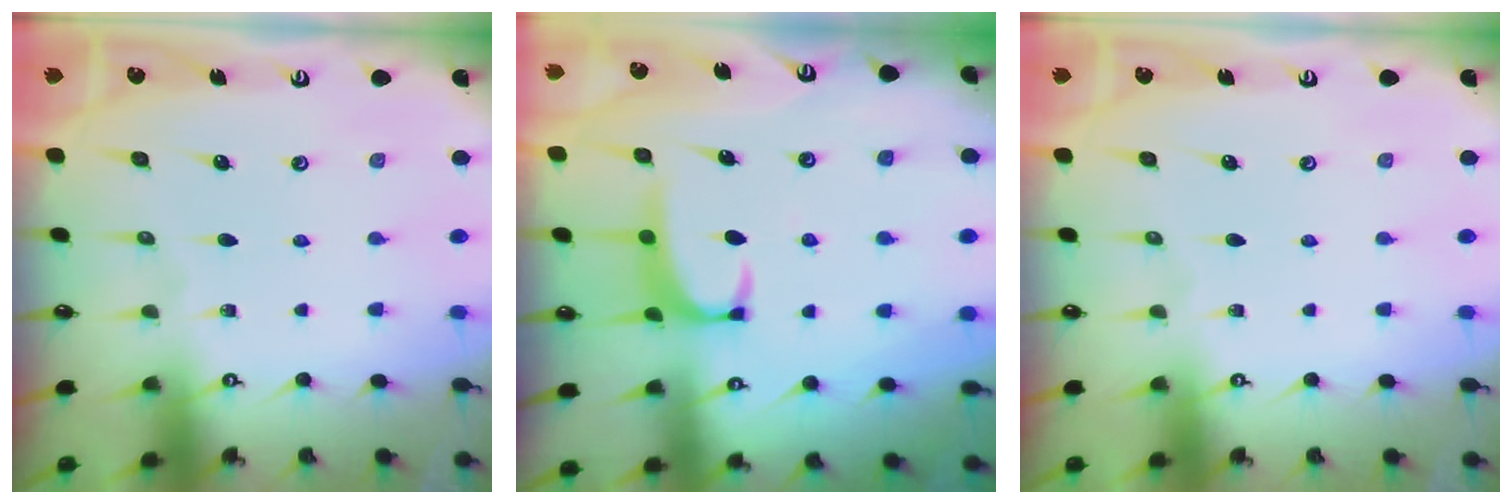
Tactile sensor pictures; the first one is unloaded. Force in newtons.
{"total": 2.1, "press": 2.1, "slide": 0.6}
{"total": 0.0}